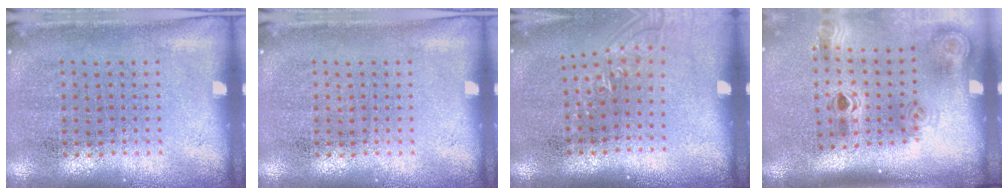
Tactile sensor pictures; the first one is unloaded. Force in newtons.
{"total": 0.0}
{"total": 1.1, "press": 0.9, "slide": 0.6}
{"total": 2.1, "press": 1.4, "slide": 1.6}